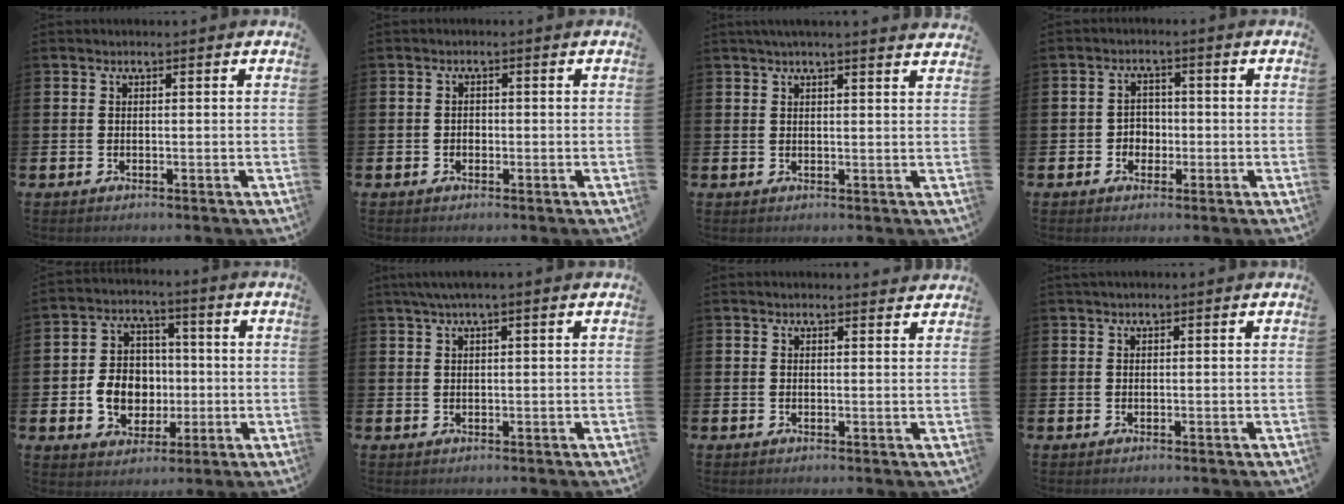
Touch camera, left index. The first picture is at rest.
{"total": 1.0, "force": [-0.4, 0.9, 0.3], "torque": [-0.001, 0.001, -0.010]}
{"total": 2.4, "force": [2.3, -0.5, 0.5], "torque": [-0.019, -0.008, 0.043]}
{"total": 2.6, "force": [-0.7, 2.4, 0.8], "torque": [-0.007, 0.002, -0.022]}
{"total": 7.5, "force": [-0.9, 6.5, 3.6], "torque": [-0.056, 0.015, -0.019]}
{"total": 2.1, "force": [1.4, -0.1, 1.6], "torque": [-0.032, 0.002, 0.025]}
{"total": 1.3, "force": [1.3, 0.1, 0.1], "torque": [0.011, -0.007, 0.020]}
{"total": 0.6, "force": [0.4, 0.1, 0.4], "torque": [0.000, -0.001, 0.006]}